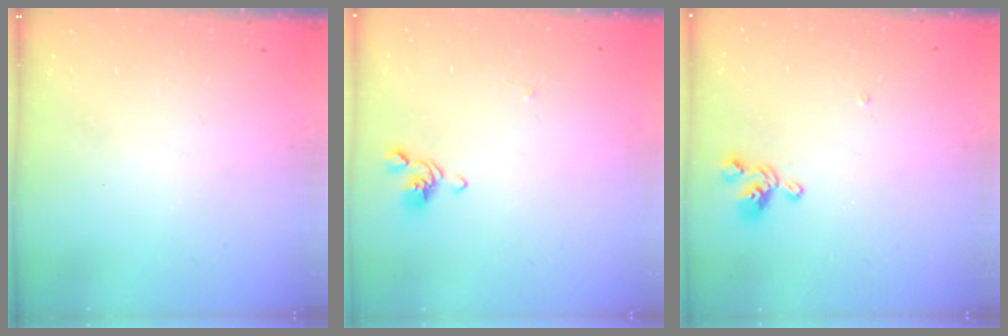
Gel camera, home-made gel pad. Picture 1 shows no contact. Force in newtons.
{"total": 1.4, "press": 1.2, "slide": 0.6}
{"total": 4.8, "press": 4.8, "slide": 0.5}